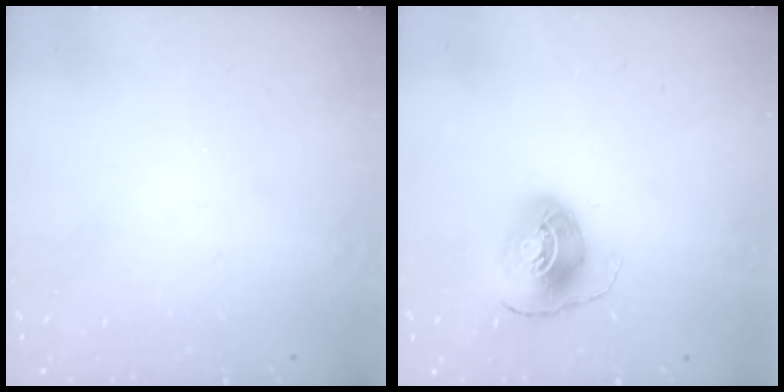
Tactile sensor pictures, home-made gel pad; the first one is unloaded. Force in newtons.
{"total": 7.6, "press": 7.6, "slide": 0.3}